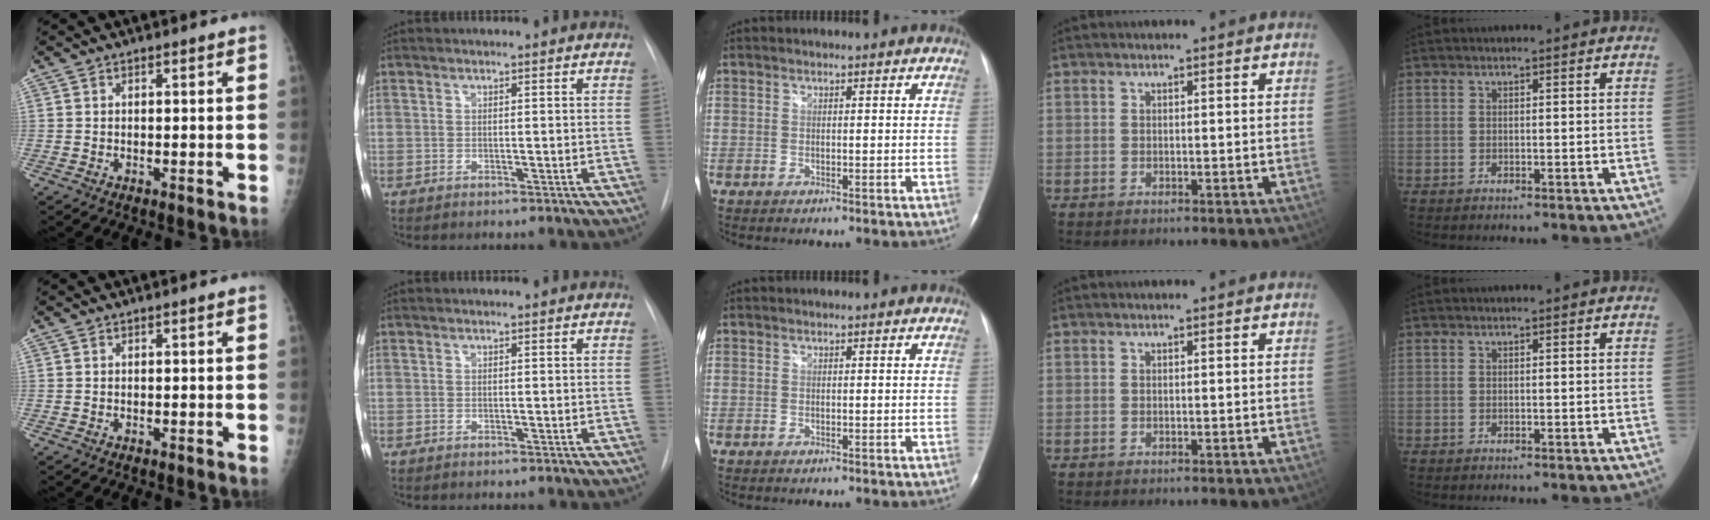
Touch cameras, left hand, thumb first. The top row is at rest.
{}